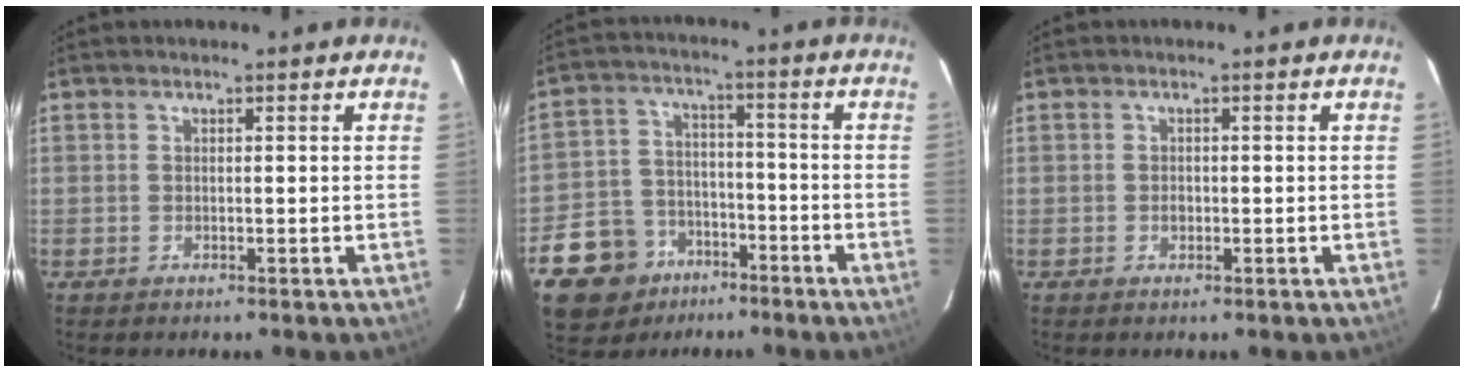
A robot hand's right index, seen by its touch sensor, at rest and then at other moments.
{"total": 14.3, "force": [-8.6, 10.6, 4.3], "torque": [-0.128, 0.032, -0.129]}
{"total": 1.2, "force": [-0.3, 1.0, 0.6], "torque": [-0.009, 0.002, -0.005]}